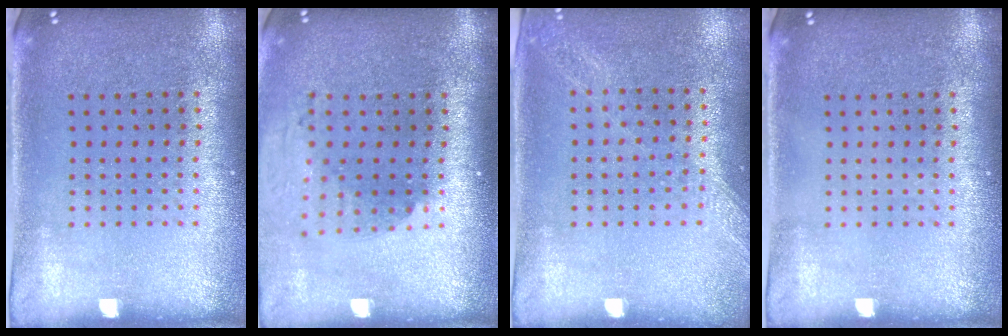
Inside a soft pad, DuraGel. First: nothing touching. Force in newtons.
{"total": 2.0, "press": 1.5, "slide": 1.4}
{"total": 1.1, "press": 1.1, "slide": 0.2}
{"total": 0.0}